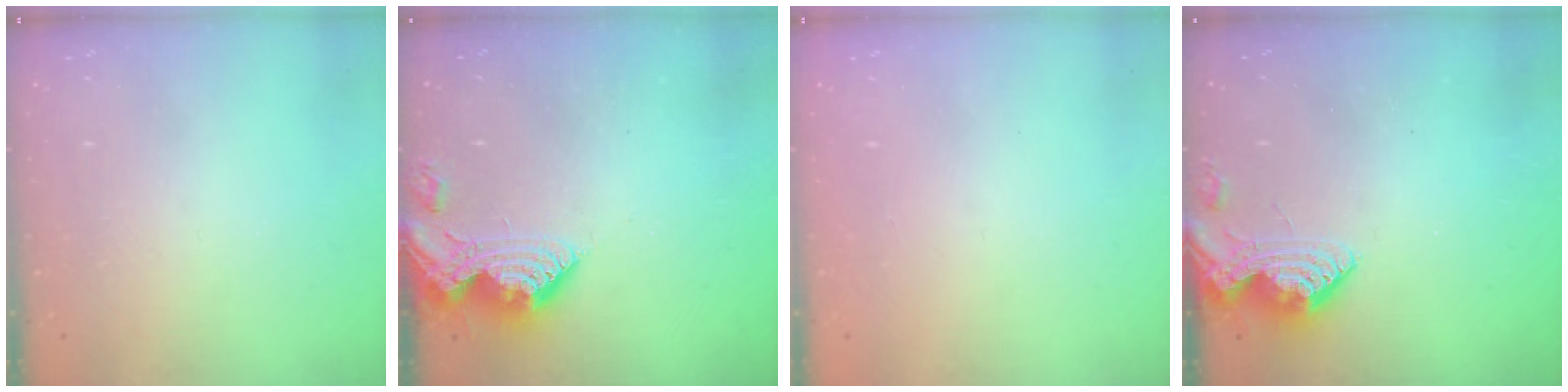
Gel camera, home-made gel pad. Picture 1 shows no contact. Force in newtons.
{"total": 11.5, "press": 11.5, "slide": 0.8}
{"total": 1.1, "press": 1.0, "slide": 0.1}
{"total": 8.4, "press": 8.4, "slide": 0.8}